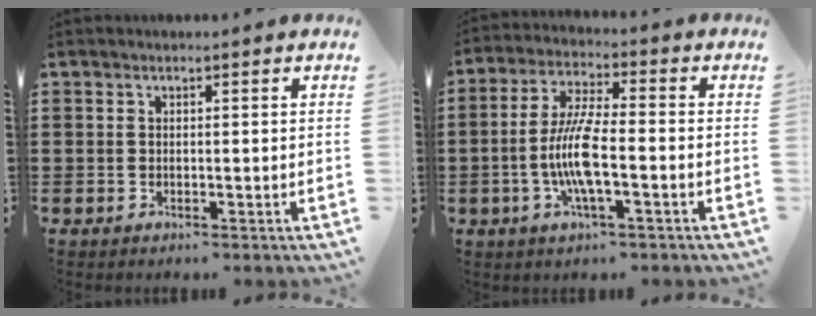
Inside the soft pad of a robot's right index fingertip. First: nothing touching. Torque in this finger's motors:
{"motor_torque": [2.14, 0.00, 1.05, 0.21]}